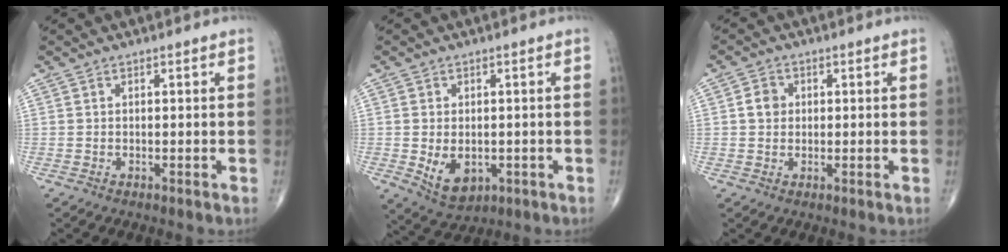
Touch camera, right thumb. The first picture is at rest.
{"total": 6.8, "force": [-1.3, 4.6, 4.9], "torque": [-0.069, -0.006, -0.006]}
{"total": 3.2, "force": [0.4, 2.7, 1.5], "torque": [-0.016, 0.004, 0.003]}